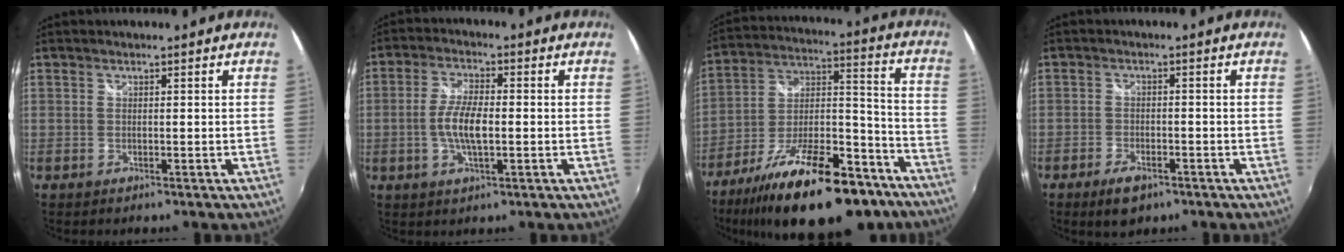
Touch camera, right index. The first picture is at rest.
{"total": 6.8, "force": [-1.0, 2.0, 6.4], "torque": [-0.130, 0.002, -0.020]}
{"total": 26.7, "force": [-17.6, 9.9, 17.5], "torque": [-0.299, -0.007, -0.265]}
{"total": 5.1, "force": [-3.4, 2.5, 2.9], "torque": [-0.073, -0.006, -0.058]}